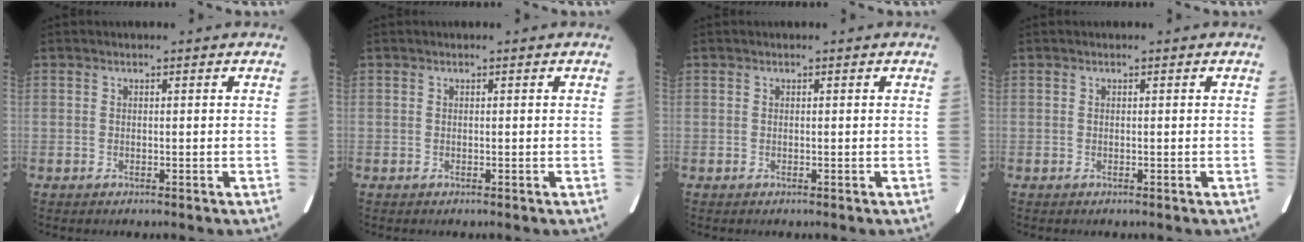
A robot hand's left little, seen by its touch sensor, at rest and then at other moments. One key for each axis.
{"total": 0.0}
{"total": 0.0}
{"total": 0.0}